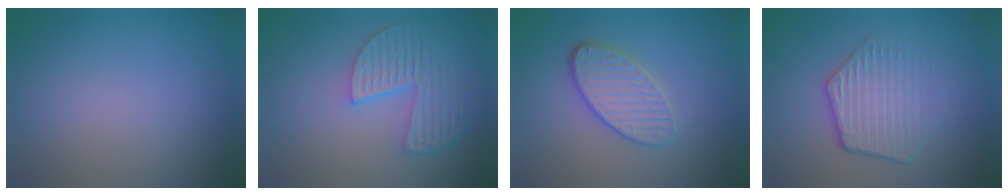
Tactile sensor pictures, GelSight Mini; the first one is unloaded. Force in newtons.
{"total": 5.3, "press": 4.2, "slide": 3.2}
{"total": 3.8, "press": 3.4, "slide": 1.7}
{"total": 4.5, "press": 3.3, "slide": 3.1}